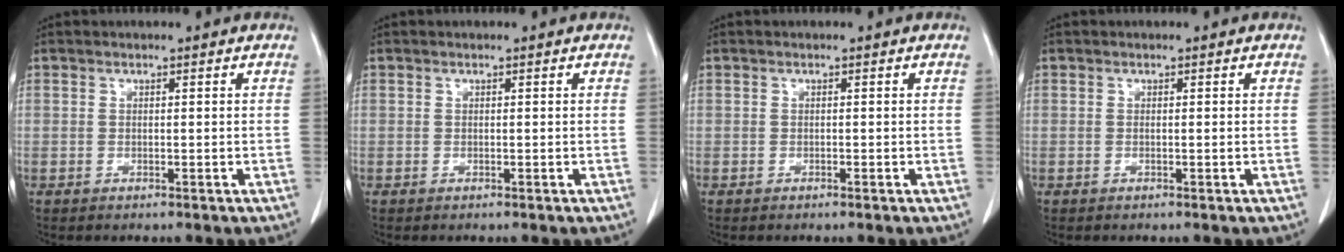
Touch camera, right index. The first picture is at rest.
{"total": 0.0}
{"total": 0.0}
{"total": 0.0}